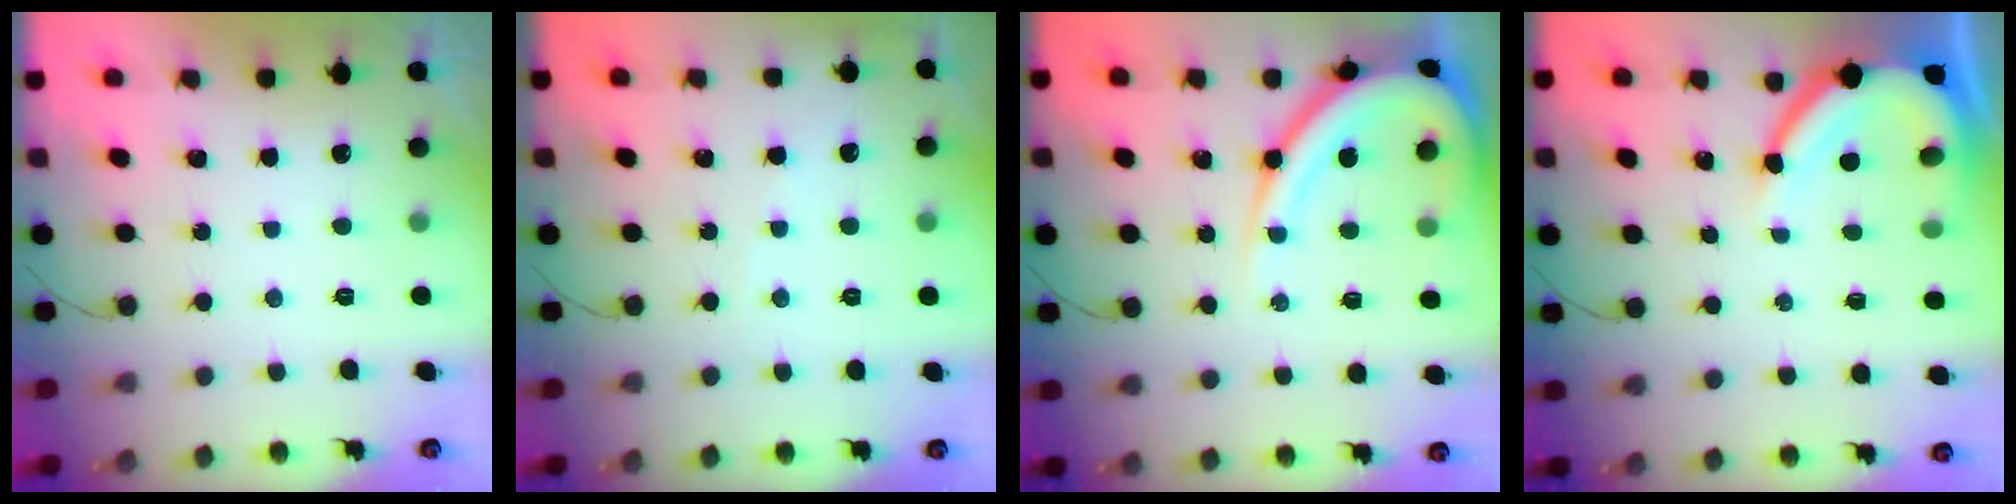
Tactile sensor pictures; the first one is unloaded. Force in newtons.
{"total": 1.4, "press": 1.4, "slide": 0.2}
{"total": 15.5, "press": 15.3, "slide": 1.8}
{"total": 8.5, "press": 8.5, "slide": 0.7}